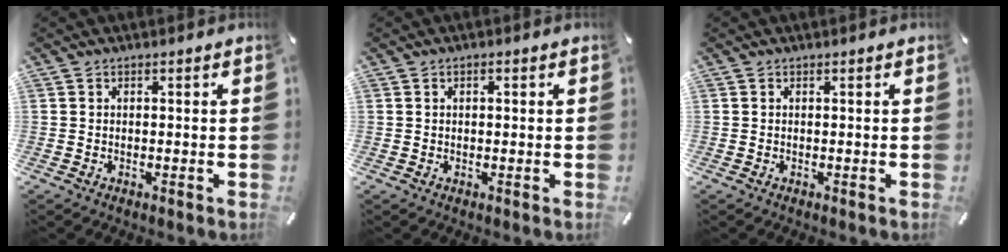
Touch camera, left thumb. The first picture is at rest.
{"total": 1.0, "force": [0.2, 0.6, 0.8], "torque": [-0.015, 0.005, 0.002]}
{"total": 0.0}